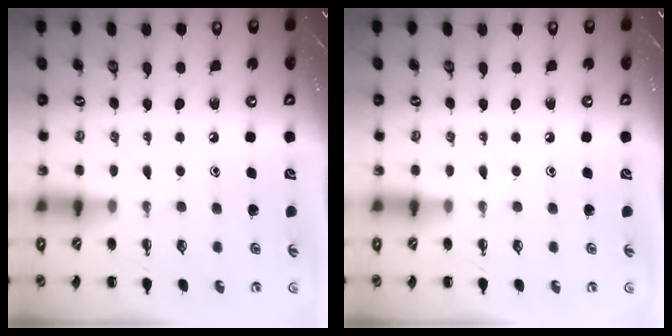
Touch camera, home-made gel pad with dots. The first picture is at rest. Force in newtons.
{"total": 0.0}